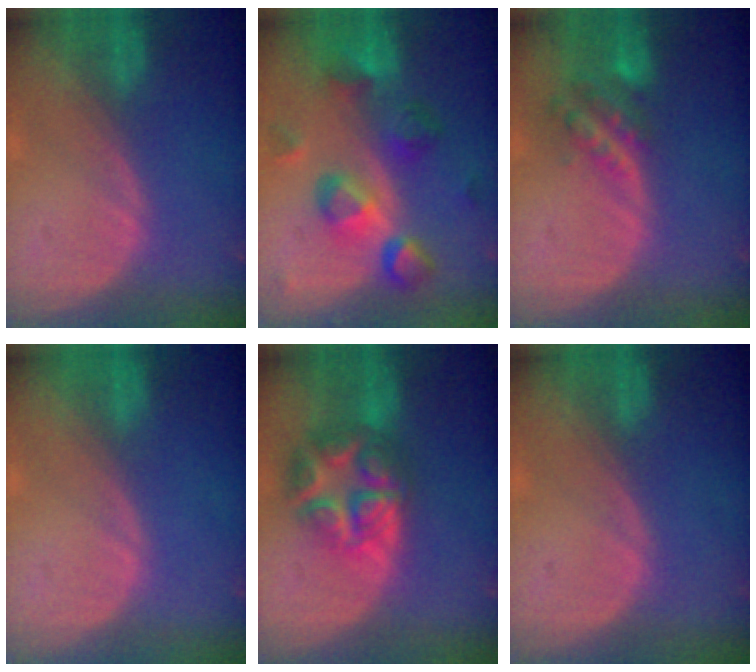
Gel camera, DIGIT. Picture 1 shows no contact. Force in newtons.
{"total": 8.9, "press": 8.5, "slide": 2.7}
{"total": 5.8, "press": 5.0, "slide": 2.8}
{"total": 0.0}
{"total": 8.3, "press": 8.3, "slide": 0.4}
{"total": 0.0}